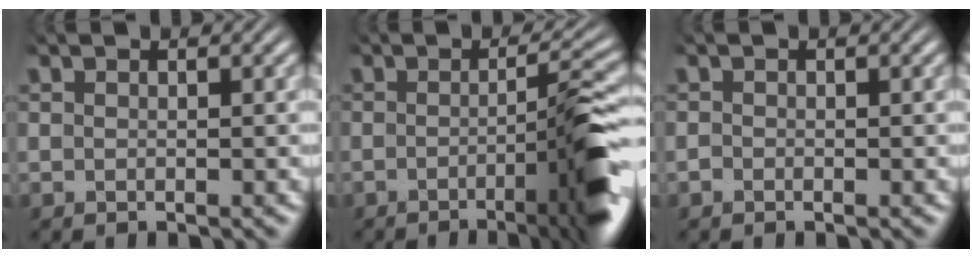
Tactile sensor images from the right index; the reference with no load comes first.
{"total": 8.4, "force": [-2.9, 1.5, 7.8], "torque": [-0.095, -0.002, -0.047]}
{"total": 0.5, "force": [-0.5, 0.2, 0.0], "torque": [0.000, -0.006, -0.008]}